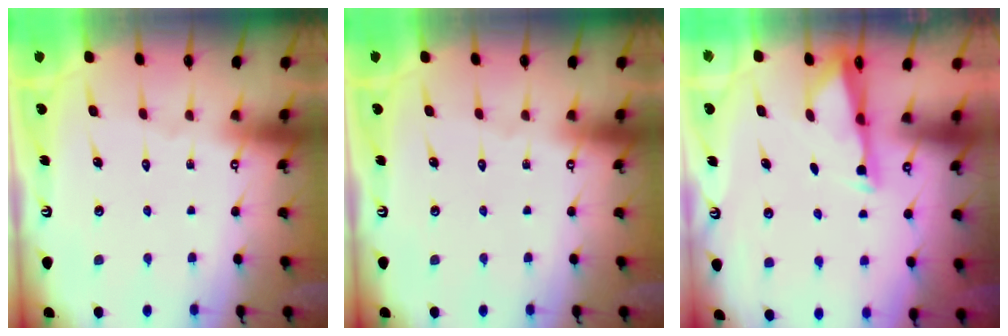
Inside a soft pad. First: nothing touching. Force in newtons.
{"total": 0.0}
{"total": 2.9, "press": 2.9, "slide": 0.6}